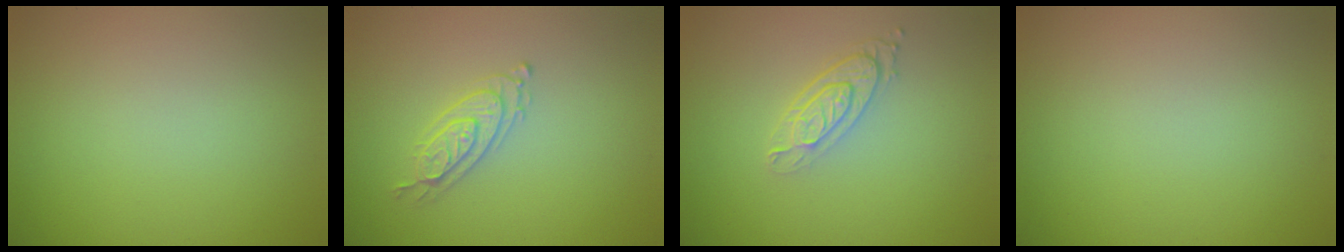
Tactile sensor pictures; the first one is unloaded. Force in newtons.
{"total": 2.3, "press": 2.1, "slide": 0.9}
{"total": 3.2, "press": 2.3, "slide": 2.2}
{"total": 0.0}